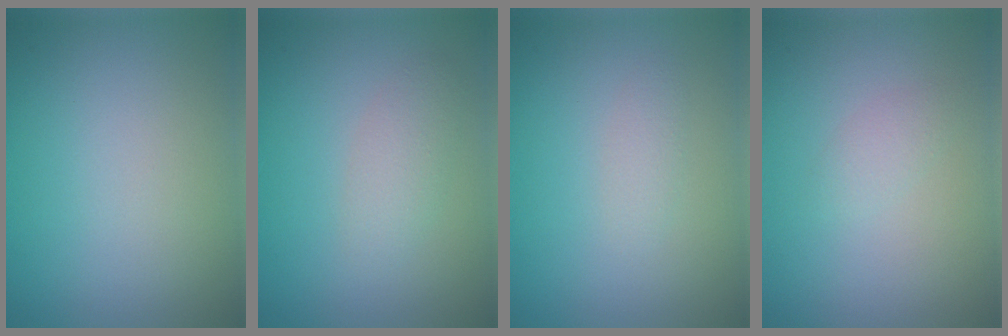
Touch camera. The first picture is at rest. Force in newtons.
{"total": 1.9, "press": 1.9, "slide": 0.1}
{"total": 0.9, "press": 0.9, "slide": 0.0}
{"total": 1.0, "press": 1.0, "slide": 0.0}